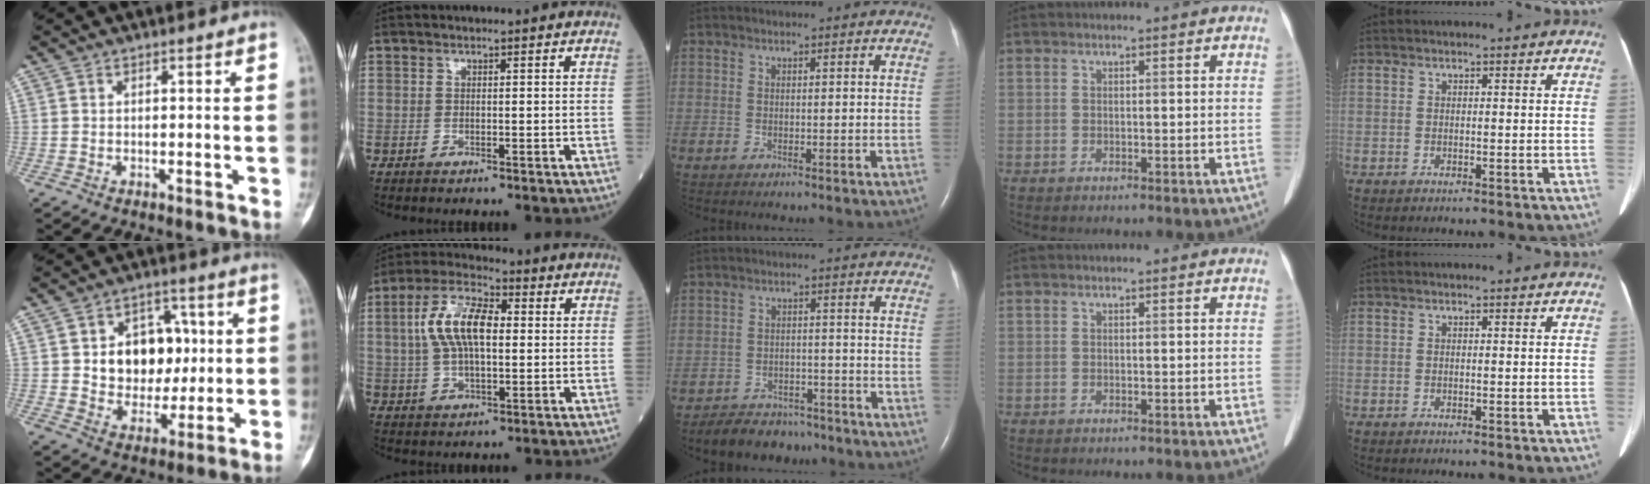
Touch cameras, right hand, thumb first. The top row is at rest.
{"thumb": {"total": 13.4, "force": [2.0, 10.3, 8.3], "torque": [-0.069, 0.005, 0.040]}, "index": {"total": 10.6, "force": [1.5, 4.5, 9.5], "torque": [-0.199, 0.023, 0.025]}, "middle": {"total": 7.9, "force": [-6.8, 3.7, 1.6], "torque": [-0.018, 0.003, -0.101]}}